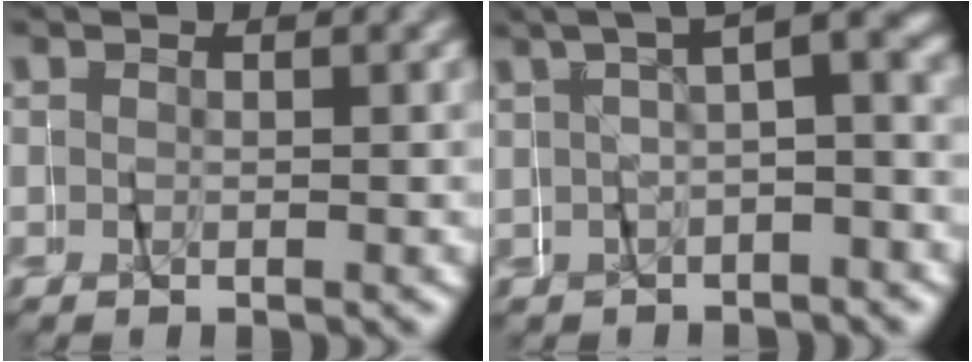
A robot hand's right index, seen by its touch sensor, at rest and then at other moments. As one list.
[{"total": 4.0, "force": [1.1, 1.0, 3.7], "torque": [-0.038, 0.036, 0.004]}]